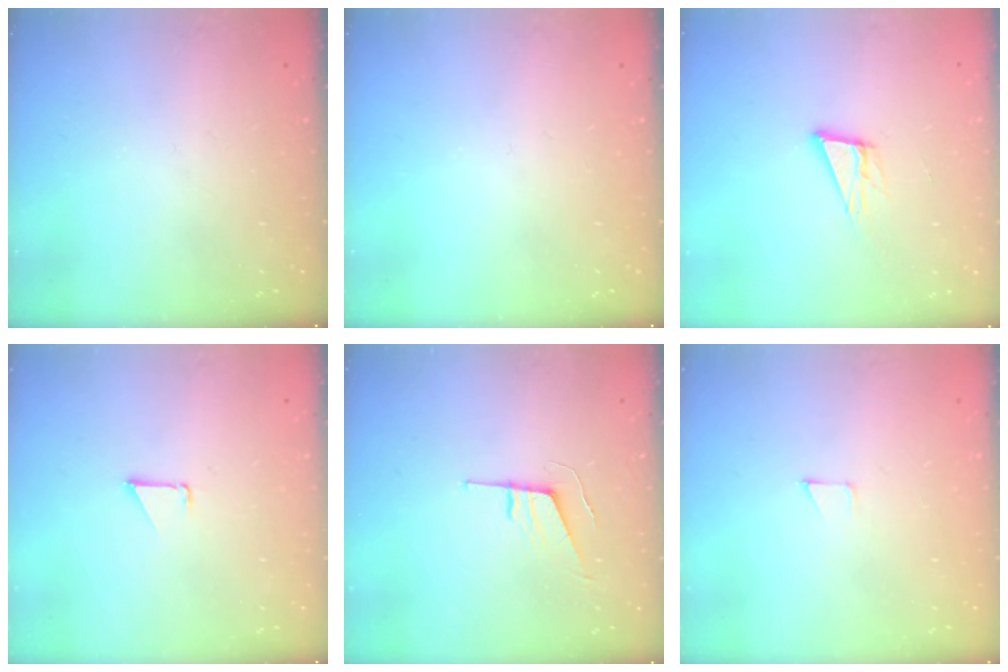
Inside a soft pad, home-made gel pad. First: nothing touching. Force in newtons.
{"total": 0.0}
{"total": 10.3, "press": 9.7, "slide": 3.3}
{"total": 0.7, "press": 0.7, "slide": 0.1}
{"total": 6.4, "press": 5.9, "slide": 2.5}
{"total": 2.6, "press": 2.6, "slide": 0.2}